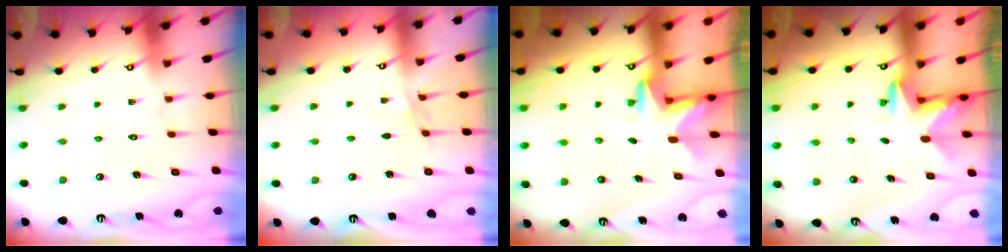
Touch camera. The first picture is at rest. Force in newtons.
{"total": 2.3, "press": 2.3, "slide": 0.4}
{"total": 2.8, "press": 2.8, "slide": 0.2}
{"total": 2.9, "press": 2.9, "slide": 0.2}